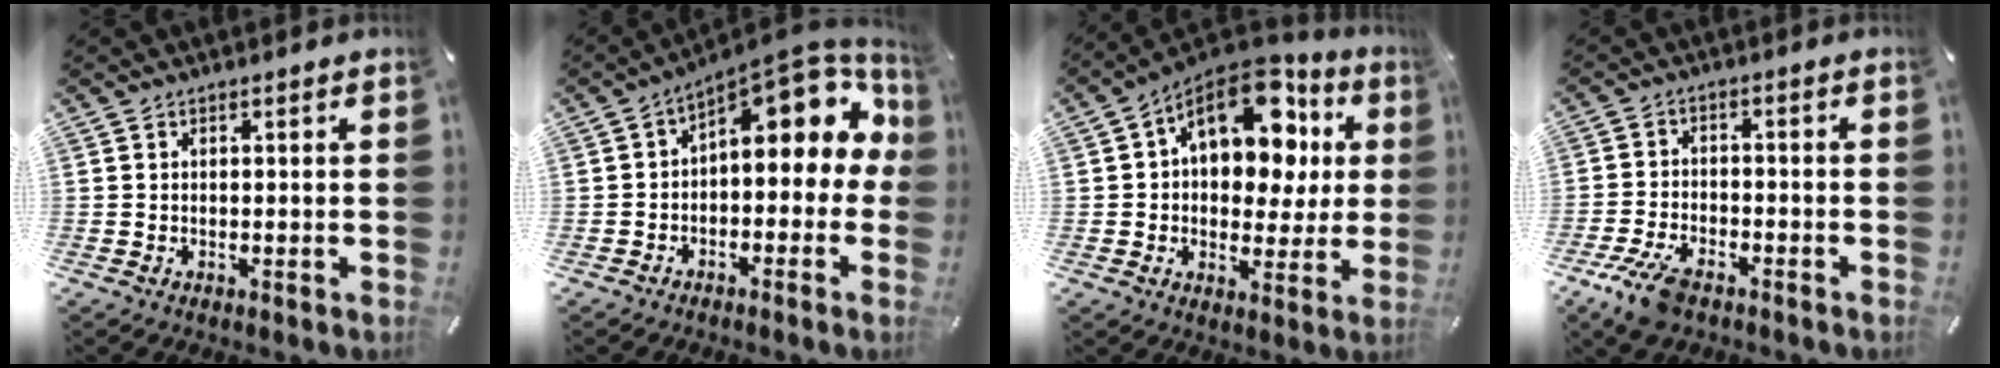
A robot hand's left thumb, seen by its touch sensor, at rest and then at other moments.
{"total": 12.0, "force": [4.9, 6.0, 9.2], "torque": [-0.116, -0.051, 0.081]}
{"total": 17.6, "force": [6.8, 11.1, 11.9], "torque": [-0.176, -0.035, 0.118]}
{"total": 7.9, "force": [-5.0, 3.6, 4.9], "torque": [-0.119, 0.011, -0.096]}